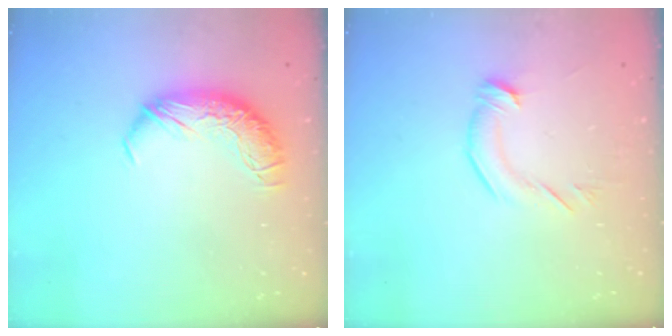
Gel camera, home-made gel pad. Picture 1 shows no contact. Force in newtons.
{"total": 2.8, "press": 2.7, "slide": 0.4}